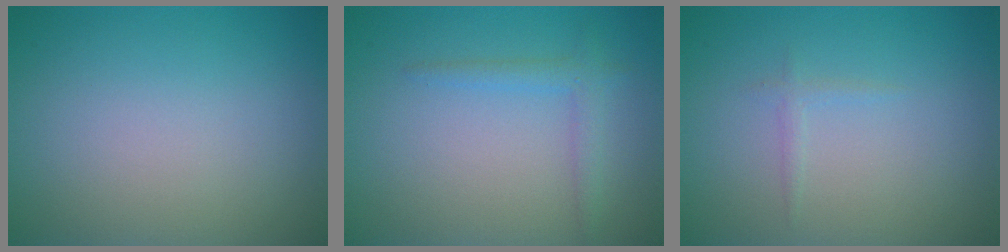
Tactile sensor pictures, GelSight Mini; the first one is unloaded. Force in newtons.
{"total": 1.7, "press": 1.7, "slide": 0.1}
{"total": 0.7, "press": 0.7, "slide": 0.1}